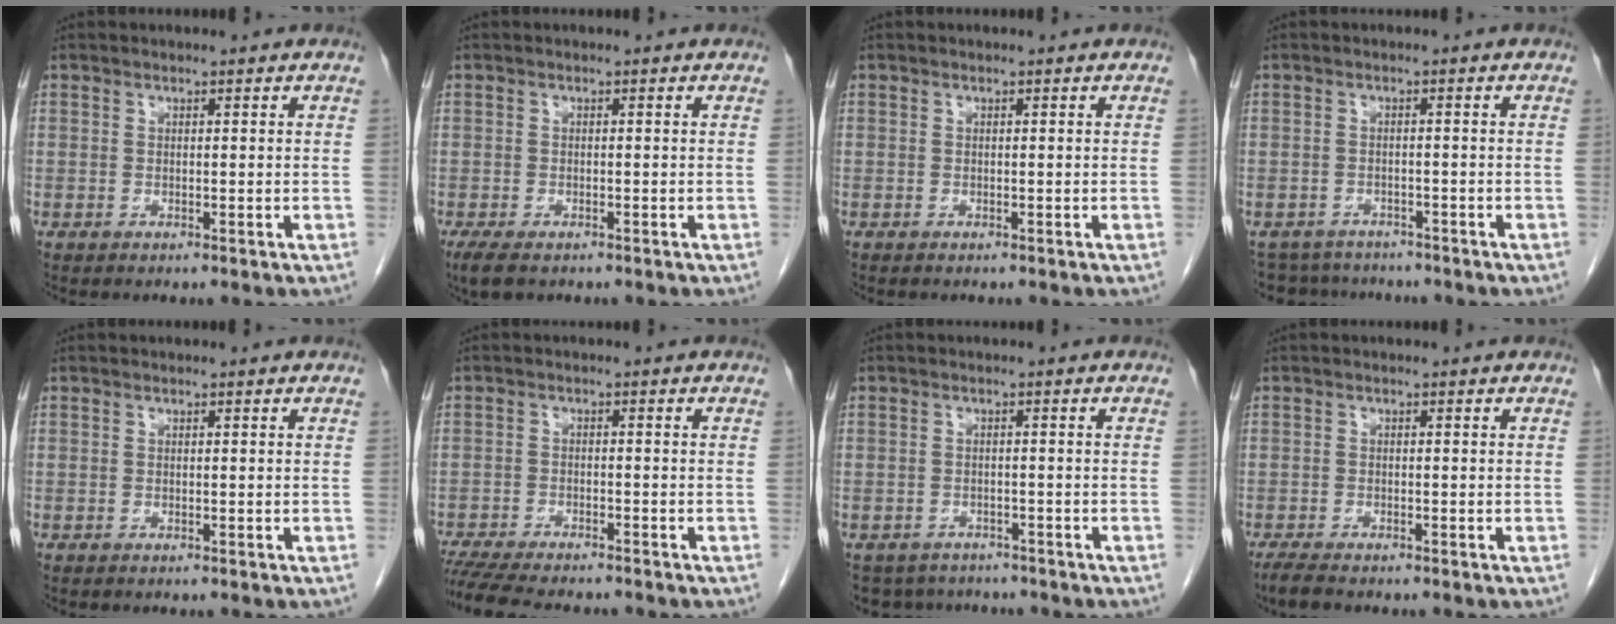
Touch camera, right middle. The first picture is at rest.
{"total": 3.8, "force": [-2.6, 1.5, 2.3], "torque": [-0.049, -0.011, -0.038]}
{"total": 1.1, "force": [-0.9, 0.4, 0.4], "torque": [-0.010, -0.002, -0.010]}
{"total": 6.3, "force": [-5.8, 2.4, 0.2], "torque": [-0.004, 0.006, -0.083]}
{"total": 0.0}
{"total": 11.7, "force": [-10.3, 2.1, 5.0], "torque": [-0.084, -0.014, -0.155]}
{"total": 6.6, "force": [-5.9, 2.9, 0.5], "torque": [-0.007, 0.006, -0.079]}
{"total": 3.0, "force": [-2.5, 0.6, 1.6], "torque": [-0.036, -0.009, -0.039]}